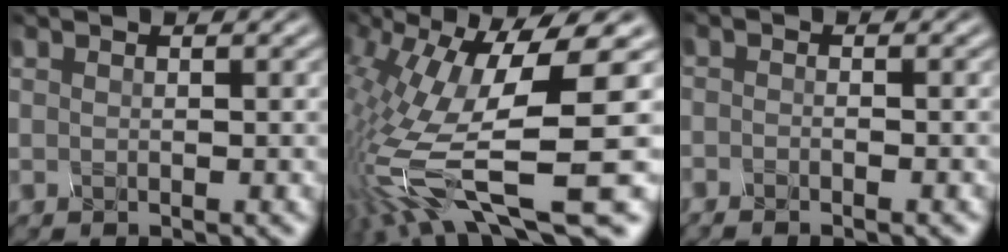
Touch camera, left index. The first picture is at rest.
{"total": 12.9, "force": [-3.2, 3.2, 12.1], "torque": [-0.278, -0.012, -0.013]}
{"total": 1.8, "force": [-1.8, 0.0, 0.1], "torque": [0.006, -0.004, -0.019]}